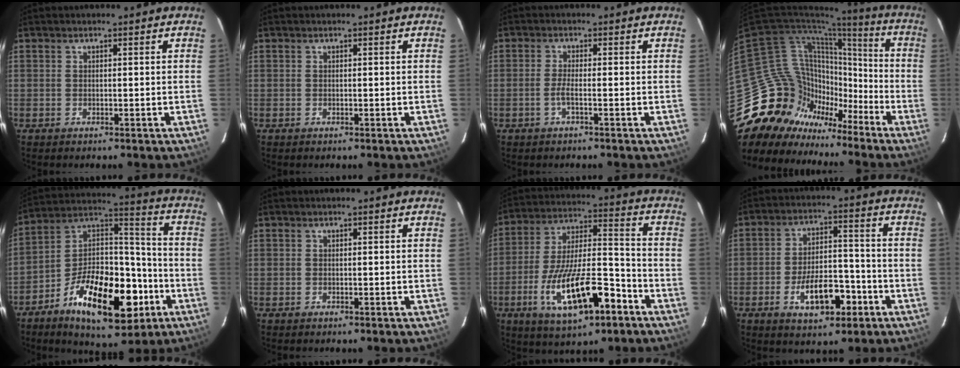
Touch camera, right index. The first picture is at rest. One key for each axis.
{"total": 0.0}
{"total": 1.8, "fx": -0.9, "fy": -0.2, "fz": 1.6, "tx": -0.032, "ty": 0.000, "tz": -0.020}
{"total": 21.4, "fx": -13.7, "fy": 15.3, "fz": 5.9, "tx": -0.139, "ty": 0.031, "tz": -0.225}
{"total": 21.8, "fx": -10.0, "fy": 10.3, "fz": 16.4, "tx": -0.277, "ty": 0.023, "tz": -0.156}
{"total": 0.0}
{"total": 19.2, "fx": -9.3, "fy": 6.4, "fz": 15.5, "tx": -0.295, "ty": -0.010, "tz": -0.150}
{"total": 10.7, "fx": -5.1, "fy": 5.0, "fz": 8.0, "tx": -0.149, "ty": 0.012, "tz": -0.068}